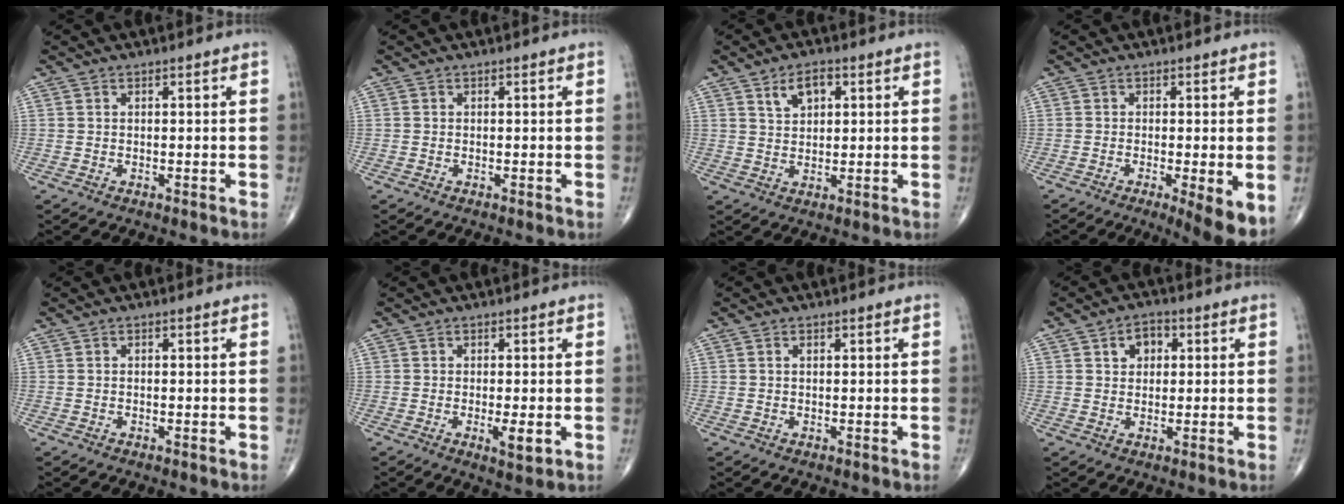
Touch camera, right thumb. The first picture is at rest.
{"total": 0.0}
{"total": 5.1, "force": [2.3, 2.9, 3.4], "torque": [-0.047, -0.004, 0.041]}
{"total": 6.4, "force": [-2.2, 1.0, 5.9], "torque": [-0.088, -0.019, -0.036]}
{"total": 0.0}
{"total": 3.6, "force": [-0.8, 1.0, 3.3], "torque": [-0.052, -0.008, -0.011]}
{"total": 0.7, "force": [0.3, 0.4, 0.5], "torque": [-0.011, 0.003, 0.006]}
{"total": 4.7, "force": [1.5, 3.4, 2.8], "torque": [-0.023, 0.003, 0.019]}